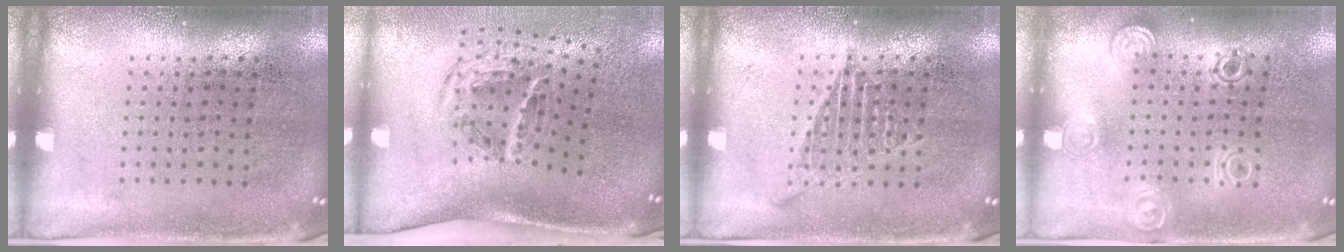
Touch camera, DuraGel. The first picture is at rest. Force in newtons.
{"total": 2.0, "press": 1.2, "slide": 1.6}
{"total": 1.4, "press": 1.4, "slide": 0.2}
{"total": 1.3, "press": 1.2, "slide": 0.4}